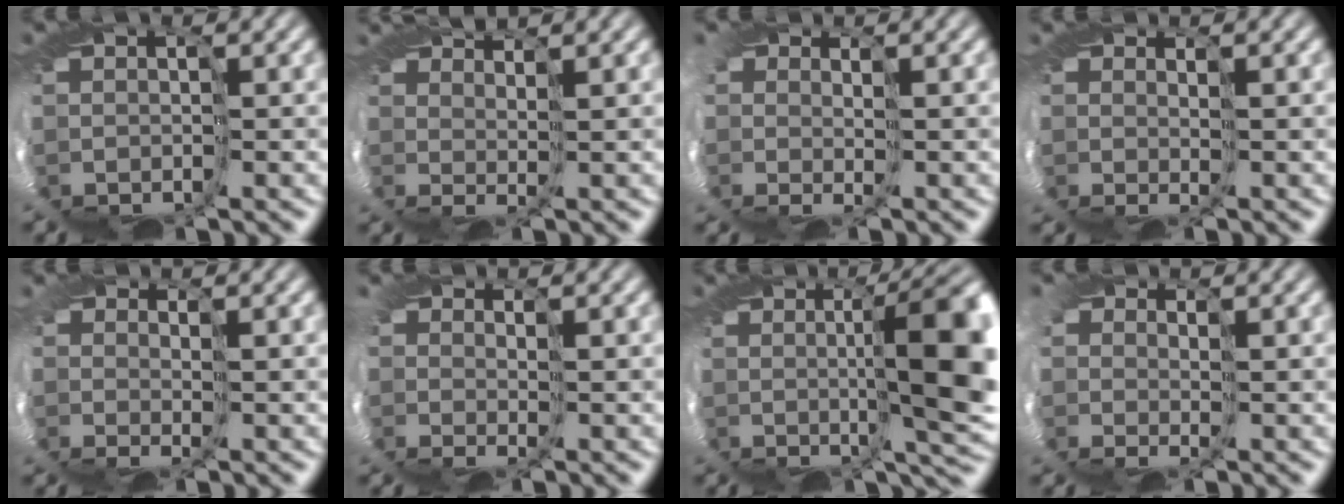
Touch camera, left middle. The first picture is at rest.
{"total": 2.1, "force": [1.9, -0.9, 0.3], "torque": [-0.005, 0.003, 0.029]}
{"total": 3.0, "force": [0.4, 2.1, 2.0], "torque": [-0.031, 0.000, 0.003]}
{"total": 0.9, "force": [0.7, 0.1, 0.6], "torque": [-0.017, -0.002, 0.010]}
{"total": 0.5, "force": [0.4, -0.1, 0.4], "torque": [-0.015, 0.000, 0.003]}
{"total": 1.4, "force": [0.4, 0.8, 1.1], "torque": [-0.027, 0.004, 0.004]}
{"total": 11.1, "force": [1.3, 2.8, 10.7], "torque": [-0.162, -0.004, 0.030]}
{"total": 3.7, "force": [0.5, 2.7, 2.5], "torque": [-0.034, 0.002, 0.002]}